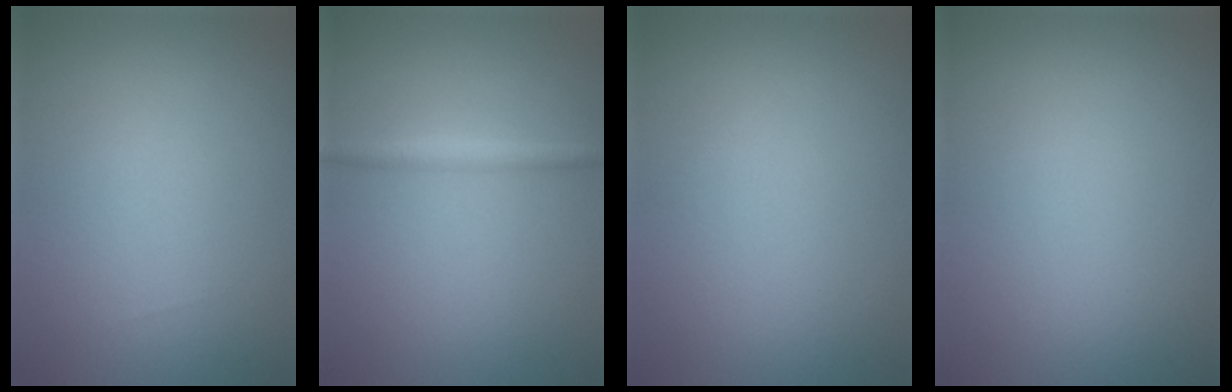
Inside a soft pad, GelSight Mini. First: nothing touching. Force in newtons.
{"total": 1.7, "press": 1.7, "slide": 0.1}
{"total": 0.0}
{"total": 0.0}